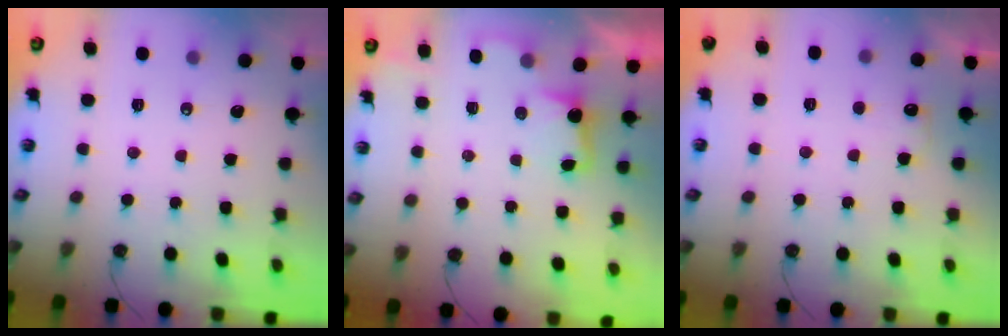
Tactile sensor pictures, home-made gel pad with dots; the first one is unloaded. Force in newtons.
{"total": 2.4, "press": 2.2, "slide": 1.0}
{"total": 5.6, "press": 5.6, "slide": 0.4}